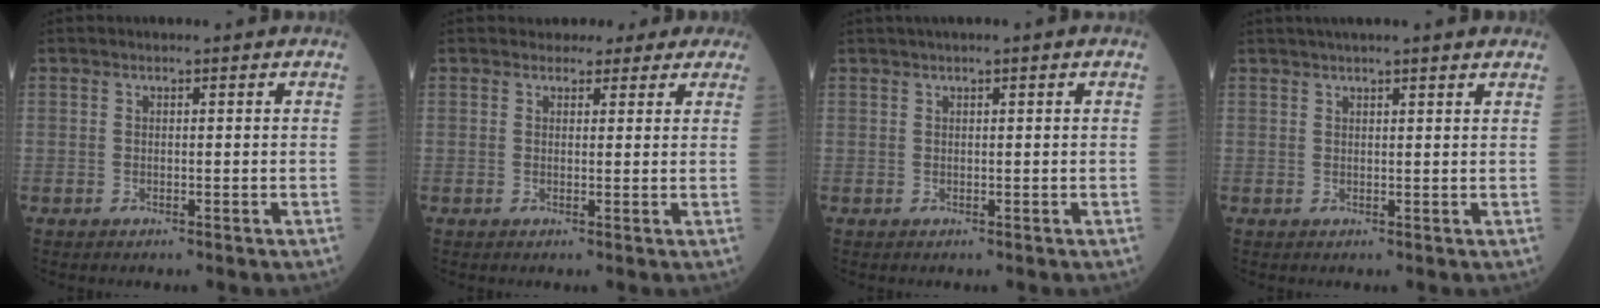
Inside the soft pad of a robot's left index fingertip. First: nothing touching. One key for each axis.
{"total": 5.0, "fx": 4.2, "fy": 2.7, "fz": 0.8, "tx": 0.006, "ty": 0.008, "tz": 0.036}
{"total": 1.8, "fx": 1.1, "fy": -0.1, "fz": 1.5, "tx": -0.027, "ty": 0.016, "tz": 0.020}
{"total": 7.6, "fx": 6.4, "fy": 0.3, "fz": 4.1, "tx": -0.058, "ty": 0.033, "tz": 0.081}